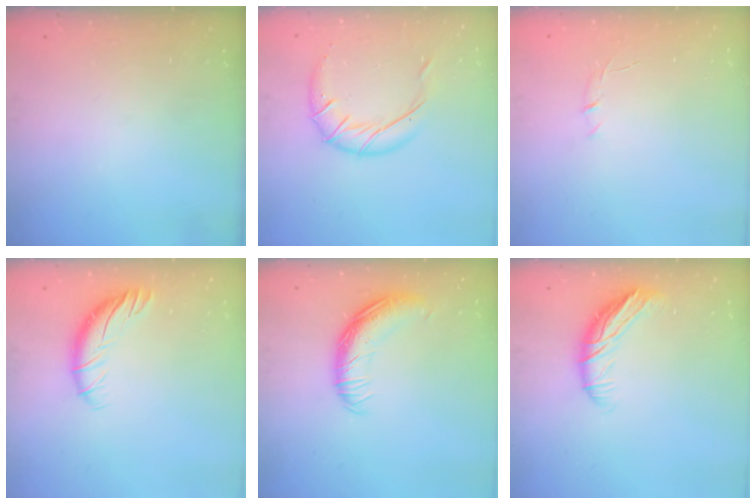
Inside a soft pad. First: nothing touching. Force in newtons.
{"total": 12.0, "press": 12.0, "slide": 0.7}
{"total": 4.2, "press": 4.0, "slide": 1.3}
{"total": 8.5, "press": 8.5, "slide": 0.6}
{"total": 14.7, "press": 14.7, "slide": 0.4}
{"total": 10.2, "press": 10.2, "slide": 0.1}